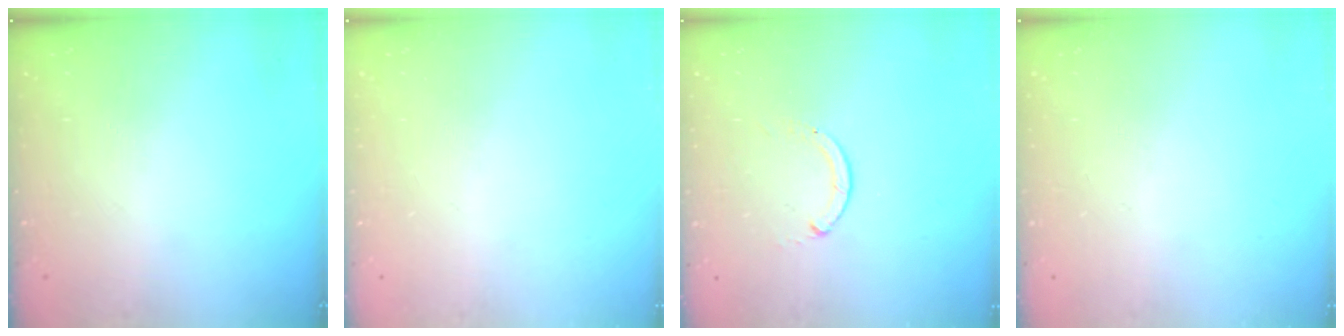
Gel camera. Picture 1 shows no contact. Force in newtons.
{"total": 0.0}
{"total": 0.0}
{"total": 0.0}